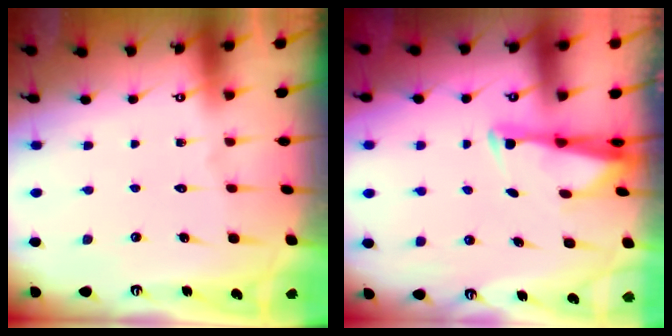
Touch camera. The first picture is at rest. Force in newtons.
{"total": 2.9, "press": 2.8, "slide": 0.7}